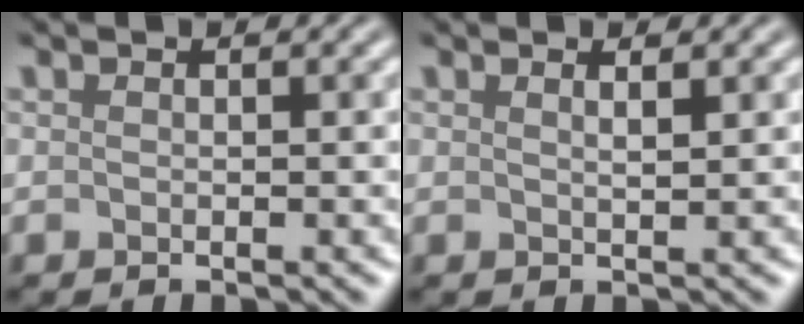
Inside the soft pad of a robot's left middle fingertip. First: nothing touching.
{"total": 1.2, "force": [0.7, 0.4, 0.9], "torque": [-0.007, 0.002, 0.006]}